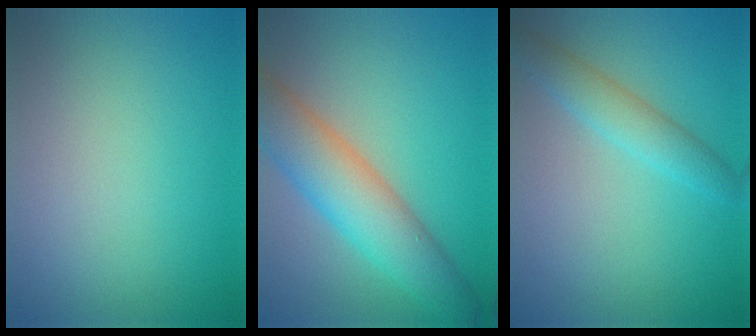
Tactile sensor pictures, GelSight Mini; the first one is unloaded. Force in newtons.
{"total": 7.6, "press": 7.6, "slide": 0.3}
{"total": 2.8, "press": 2.8, "slide": 0.1}